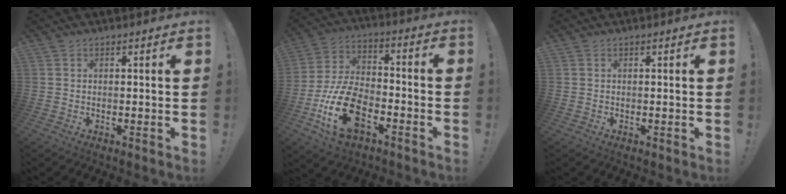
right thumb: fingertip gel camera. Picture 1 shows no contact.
{"total": 19.3, "force": [-8.4, 11.2, 13.3], "torque": [-0.251, 0.051, -0.138]}
{"total": 0.0}